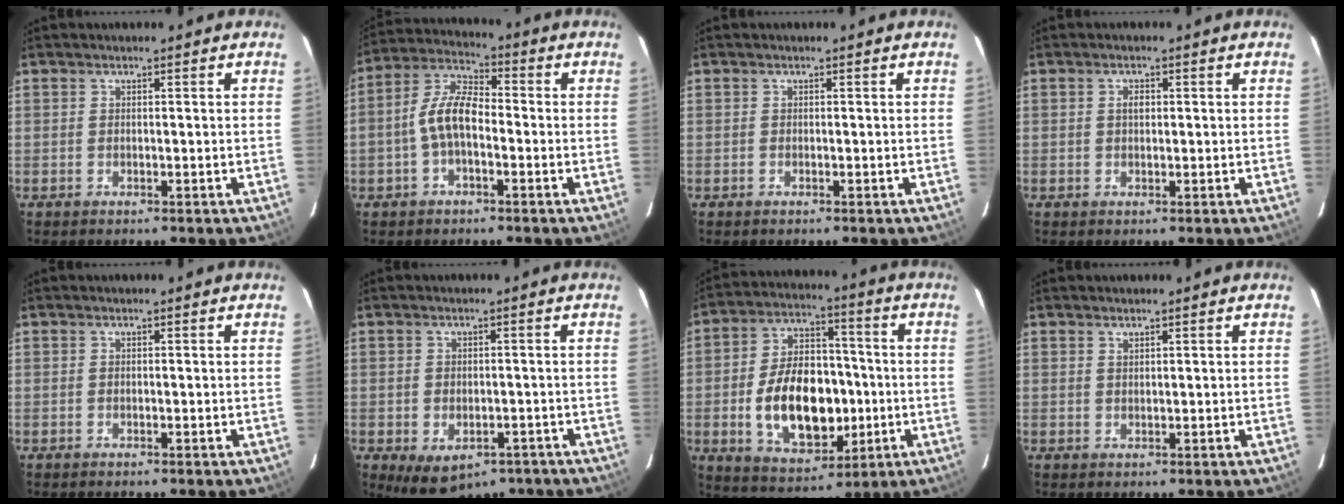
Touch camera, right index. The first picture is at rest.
{"total": 8.5, "force": [-2.0, 4.4, 7.0], "torque": [-0.147, 0.021, -0.039]}
{"total": 0.0}
{"total": 0.9, "force": [0.3, 0.5, 0.7], "torque": [-0.010, 0.003, 0.006]}
{"total": 0.0}
{"total": 9.1, "force": [-5.2, 5.8, 4.7], "torque": [-0.087, -0.013, -0.055]}
{"total": 17.7, "force": [-3.1, 10.8, 13.7], "torque": [-0.267, 0.017, -0.031]}
{"total": 0.9, "force": [0.8, 0.2, 0.3], "torque": [-0.005, 0.001, 0.015]}